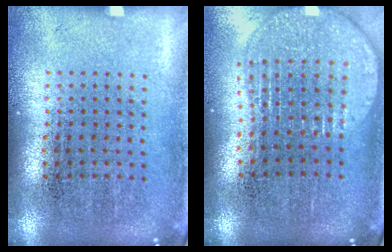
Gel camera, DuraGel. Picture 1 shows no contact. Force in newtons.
{"total": 1.9, "press": 1.6, "slide": 1.0}